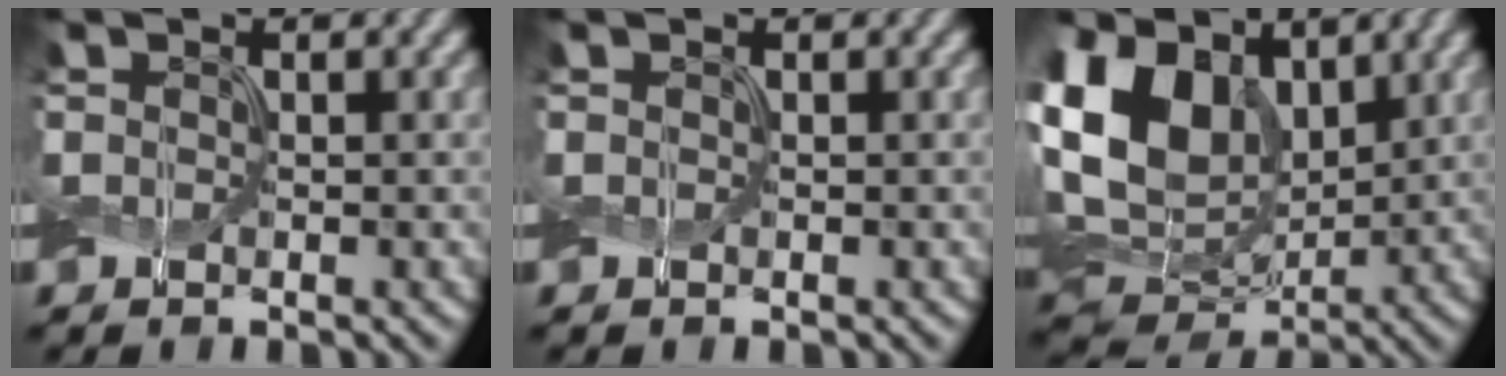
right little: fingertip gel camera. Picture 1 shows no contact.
{"total": 0.0}
{"total": 14.4, "force": [4.6, 10.1, 9.2], "torque": [-0.206, 0.019, 0.087]}